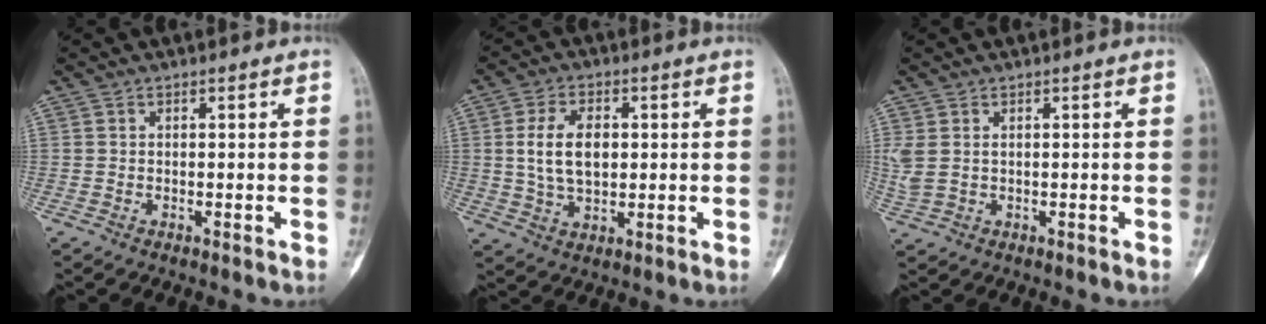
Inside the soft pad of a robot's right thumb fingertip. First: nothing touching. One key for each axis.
{"total": 9.1, "fx": 1.0, "fy": 5.5, "fz": 7.1, "tx": -0.124, "ty": 0.000, "tz": 0.024}
{"total": 3.3, "fx": 0.7, "fy": 2.1, "fz": 2.4, "tx": -0.071, "ty": 0.005, "tz": 0.020}